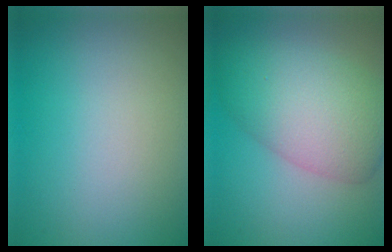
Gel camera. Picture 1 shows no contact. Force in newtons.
{"total": 7.8, "press": 7.7, "slide": 0.6}